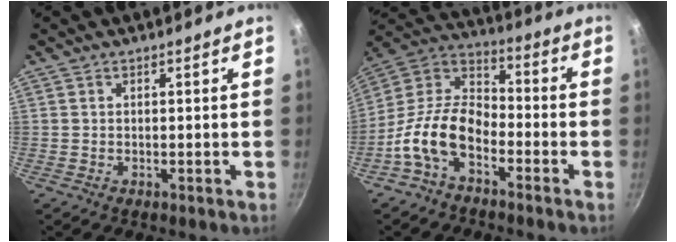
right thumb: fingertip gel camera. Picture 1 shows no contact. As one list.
[{"total": 13.6, "force": [-6.2, 7.9, 9.2], "torque": [-0.152, 0.065, -0.145]}]